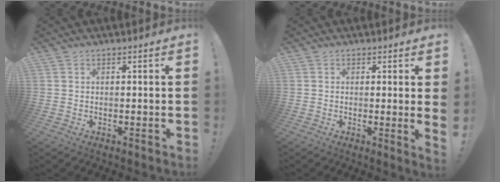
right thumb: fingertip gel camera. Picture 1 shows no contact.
{"total": 2.3, "force": [0.8, -0.5, 2.2], "torque": [-0.028, -0.011, 0.010]}